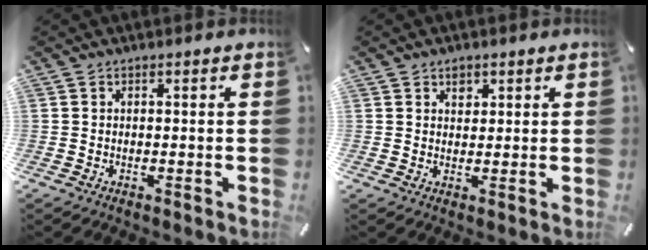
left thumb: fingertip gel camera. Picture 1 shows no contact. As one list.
[{"total": 2.1, "force": [1.1, 1.6, 0.8], "torque": [0.007, -0.008, 0.014]}]